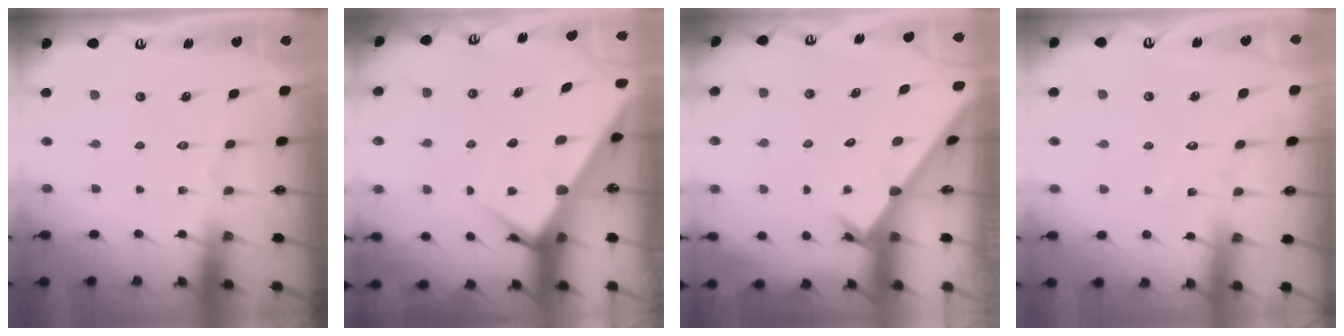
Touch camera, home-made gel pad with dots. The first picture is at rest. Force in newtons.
{"total": 7.3, "press": 7.3, "slide": 0.7}
{"total": 2.2, "press": 2.2, "slide": 0.0}
{"total": 3.7, "press": 3.7, "slide": 0.4}